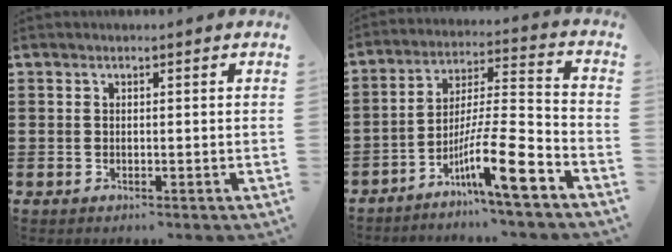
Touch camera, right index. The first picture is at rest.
{"total": 12.7, "force": [-7.3, 2.2, 10.2], "torque": [-0.183, 0.002, -0.136]}